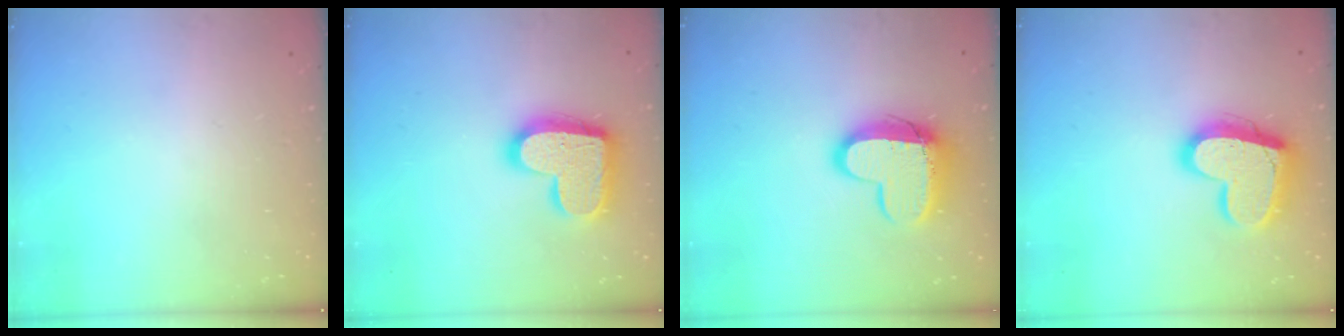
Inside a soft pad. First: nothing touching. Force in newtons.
{"total": 18.7, "press": 18.6, "slide": 1.1}
{"total": 12.7, "press": 12.7, "slide": 0.9}
{"total": 18.1, "press": 18.1, "slide": 1.6}